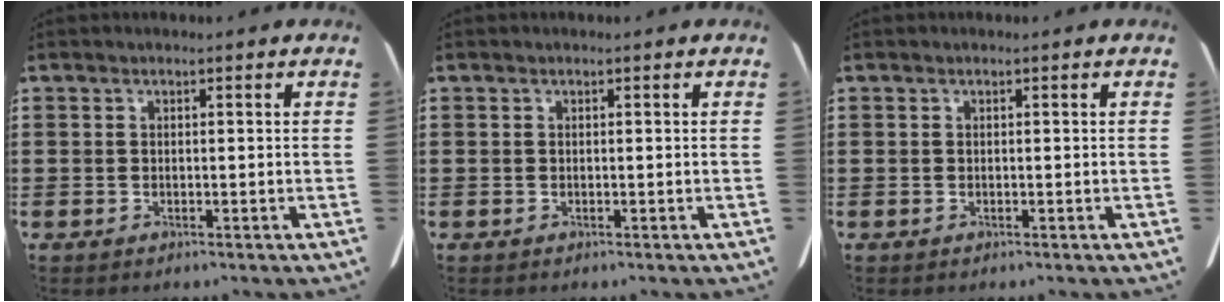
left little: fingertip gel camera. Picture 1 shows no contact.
{"total": 0.0}
{"total": 0.0}